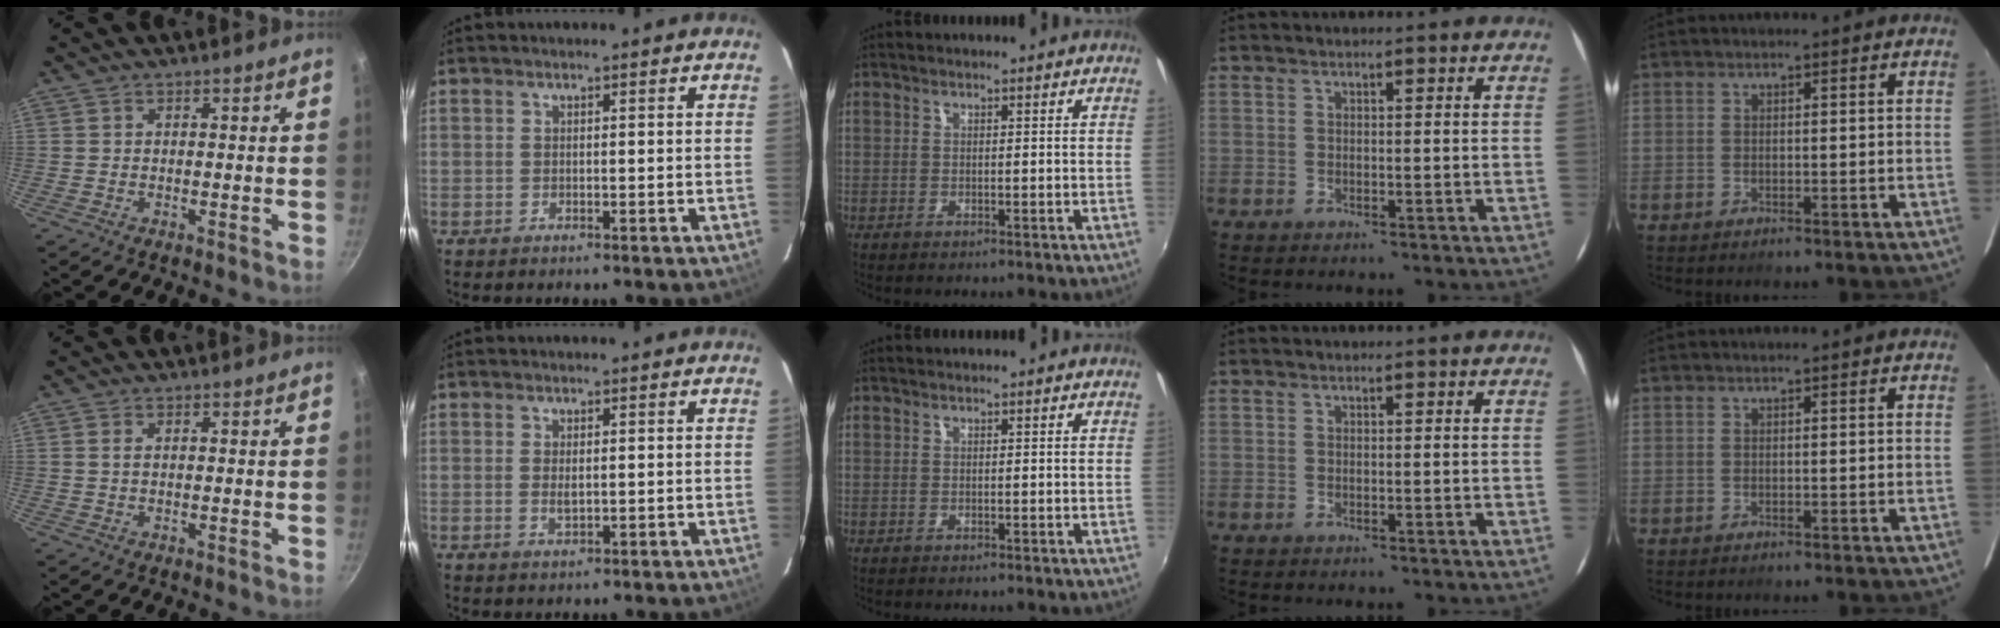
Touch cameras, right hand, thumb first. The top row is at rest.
{"thumb": {"total": 1.2, "force": [0.3, 0.6, 0.9], "torque": [-0.019, 0.001, 0.004]}, "index": {"total": 2.1, "force": [0.1, 0.9, 1.9], "torque": [-0.036, -0.002, 0.004]}}